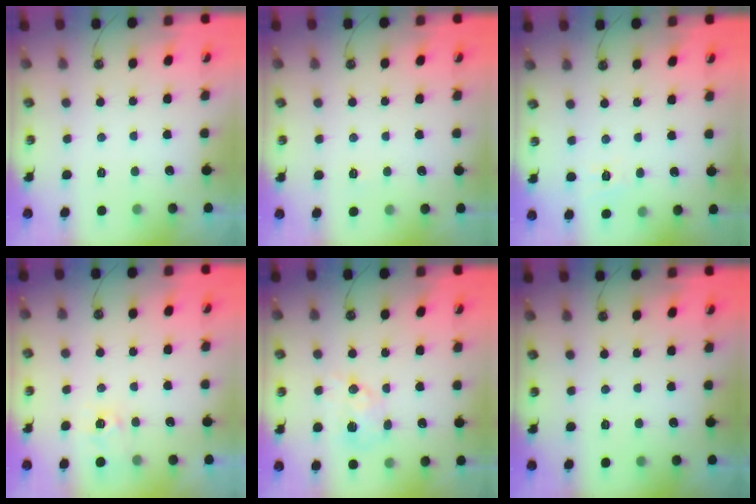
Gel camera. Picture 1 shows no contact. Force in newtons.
{"total": 2.4, "press": 2.4, "slide": 0.4}
{"total": 3.7, "press": 3.7, "slide": 0.5}
{"total": 4.8, "press": 4.8, "slide": 0.6}
{"total": 8.7, "press": 8.7, "slide": 0.4}
{"total": 0.0}